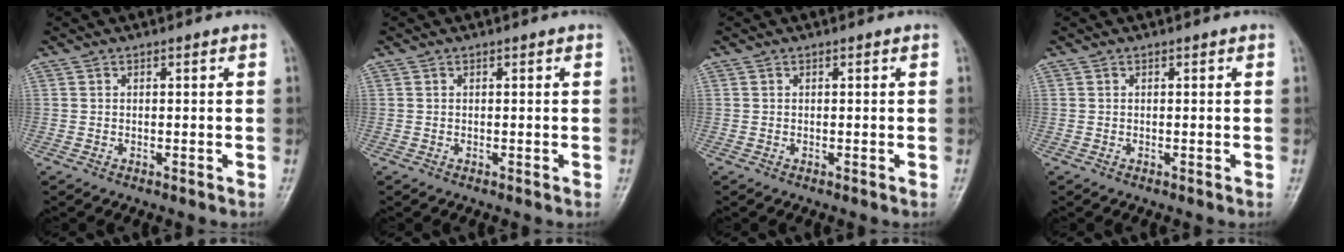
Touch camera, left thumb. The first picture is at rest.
{"total": 0.0}
{"total": 0.0}
{"total": 0.0}